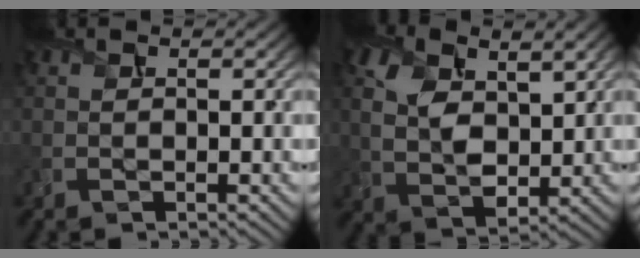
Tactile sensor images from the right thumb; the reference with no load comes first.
{"total": 7.4, "force": [2.4, 4.0, 5.7], "torque": [-0.129, -0.002, 0.041]}